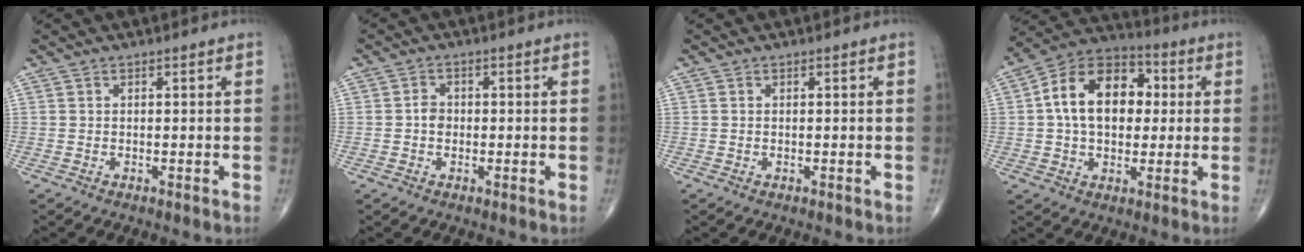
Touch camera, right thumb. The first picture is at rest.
{"total": 2.4, "force": [-0.3, 1.9, 1.3], "torque": [-0.013, 0.007, -0.009]}
{"total": 0.0}
{"total": 16.7, "force": [2.2, 11.2, 12.1], "torque": [-0.171, 0.023, 0.027]}